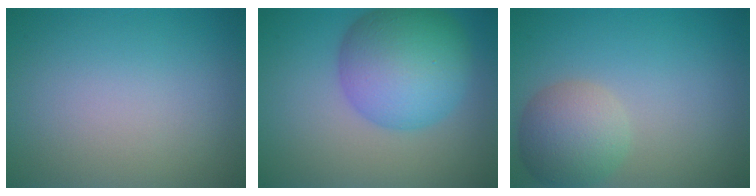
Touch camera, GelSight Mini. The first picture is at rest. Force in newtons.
{"total": 9.1, "press": 9.1, "slide": 0.1}
{"total": 4.5, "press": 4.5, "slide": 0.1}